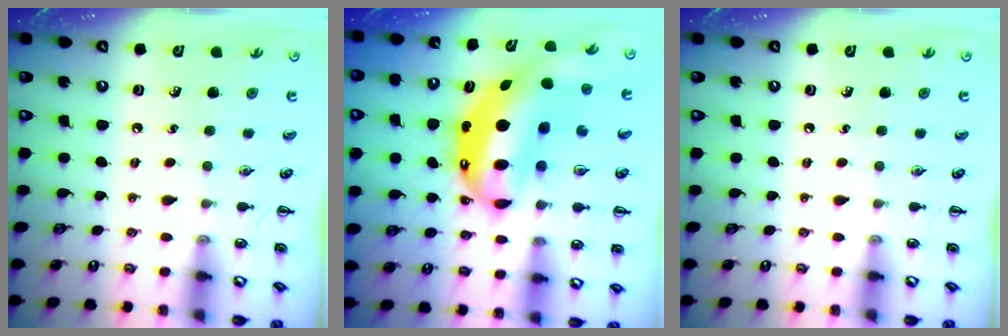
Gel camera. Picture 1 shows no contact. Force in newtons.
{"total": 14.4, "press": 14.0, "slide": 3.3}
{"total": 0.0}